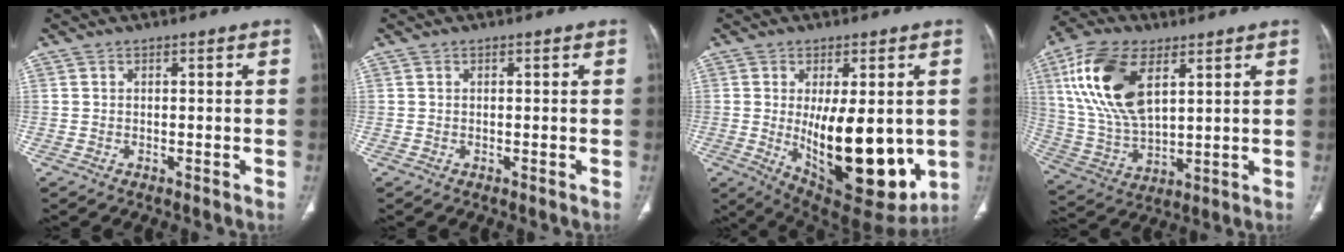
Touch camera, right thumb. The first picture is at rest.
{"total": 0.0}
{"total": 20.0, "force": [-1.8, 8.3, 18.1], "torque": [-0.256, -0.039, 0.000]}
{"total": 18.1, "force": [6.8, 9.3, 14.0], "torque": [-0.273, -0.015, 0.136]}